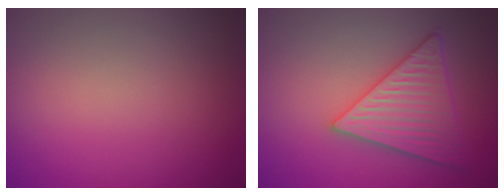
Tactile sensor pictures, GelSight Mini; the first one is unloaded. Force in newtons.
{"total": 5.3, "press": 4.7, "slide": 2.3}